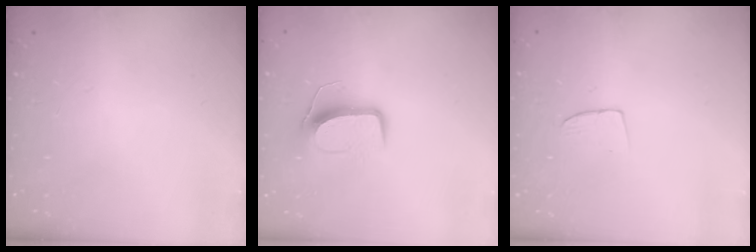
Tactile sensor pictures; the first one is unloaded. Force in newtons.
{"total": 10.4, "press": 10.4, "slide": 0.4}
{"total": 5.2, "press": 5.2, "slide": 0.4}